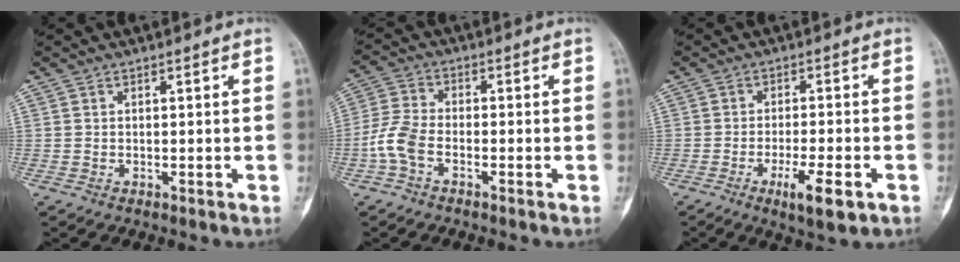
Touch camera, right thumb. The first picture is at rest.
{"total": 6.2, "force": [-2.6, 3.3, 4.6], "torque": [-0.109, 0.018, -0.061]}
{"total": 7.5, "force": [-3.4, 1.8, 6.4], "torque": [-0.110, 0.000, -0.051]}